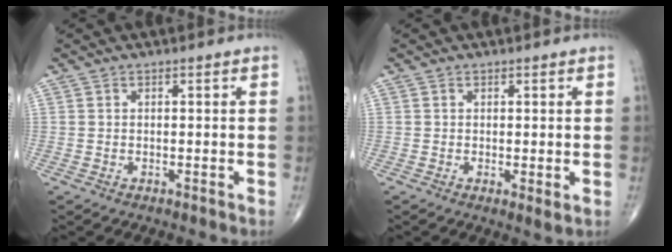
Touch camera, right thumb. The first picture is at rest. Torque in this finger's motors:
{"motor_torque": [-0.05, 0.02, -0.17, 0.00, -0.01]}